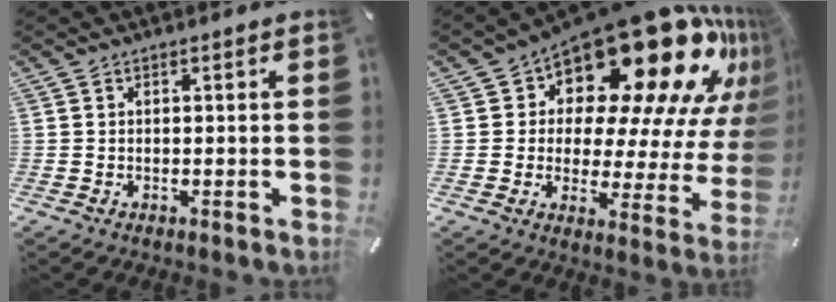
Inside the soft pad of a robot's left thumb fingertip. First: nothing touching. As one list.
[{"total": 25.3, "force": [17.2, 11.1, 14.9], "torque": [-0.197, -0.140, 0.285]}]